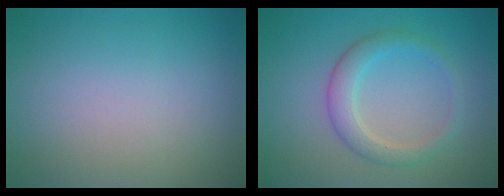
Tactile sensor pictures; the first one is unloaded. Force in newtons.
{"total": 2.8, "press": 2.8, "slide": 0.2}